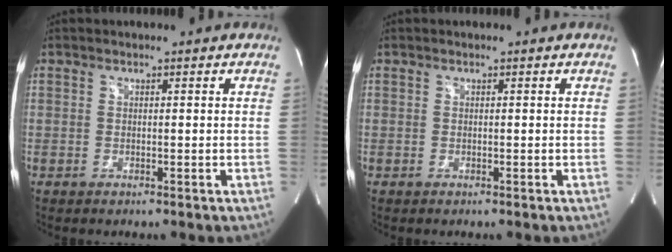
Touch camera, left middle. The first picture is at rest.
{"total": 0.0}